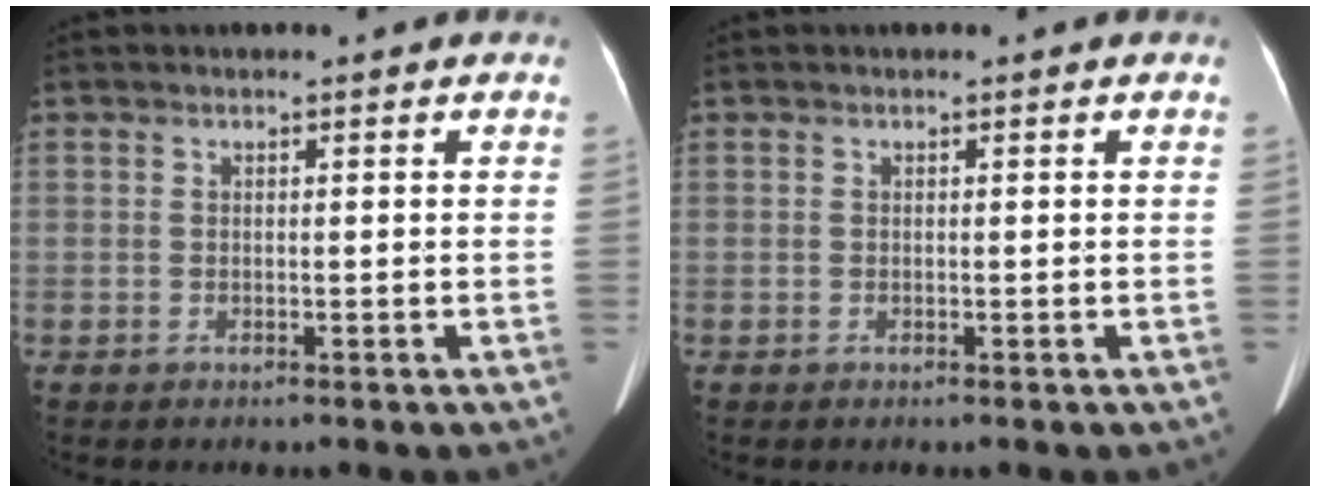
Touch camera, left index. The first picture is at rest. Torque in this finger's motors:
{"motor_torque": [0.02, 0.05, 0.00, 0.01]}